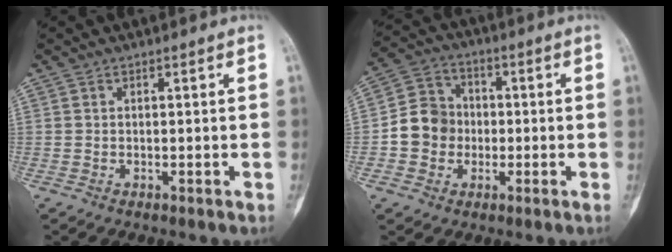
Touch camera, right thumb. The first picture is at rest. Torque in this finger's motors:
{"motor_torque": [1.08, 1.32, 0.32, -0.60, 0.04]}